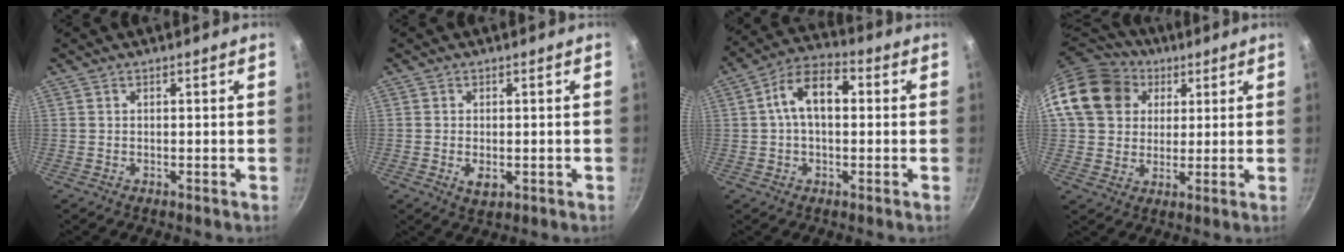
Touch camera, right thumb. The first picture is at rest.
{"total": 3.4, "force": [-0.8, 2.0, 2.6], "torque": [-0.043, -0.005, -0.008]}
{"total": 10.4, "force": [1.2, 6.2, 8.3], "torque": [-0.123, 0.034, 0.007]}
{"total": 16.7, "force": [5.1, 13.8, 7.9], "torque": [-0.135, 0.021, 0.086]}